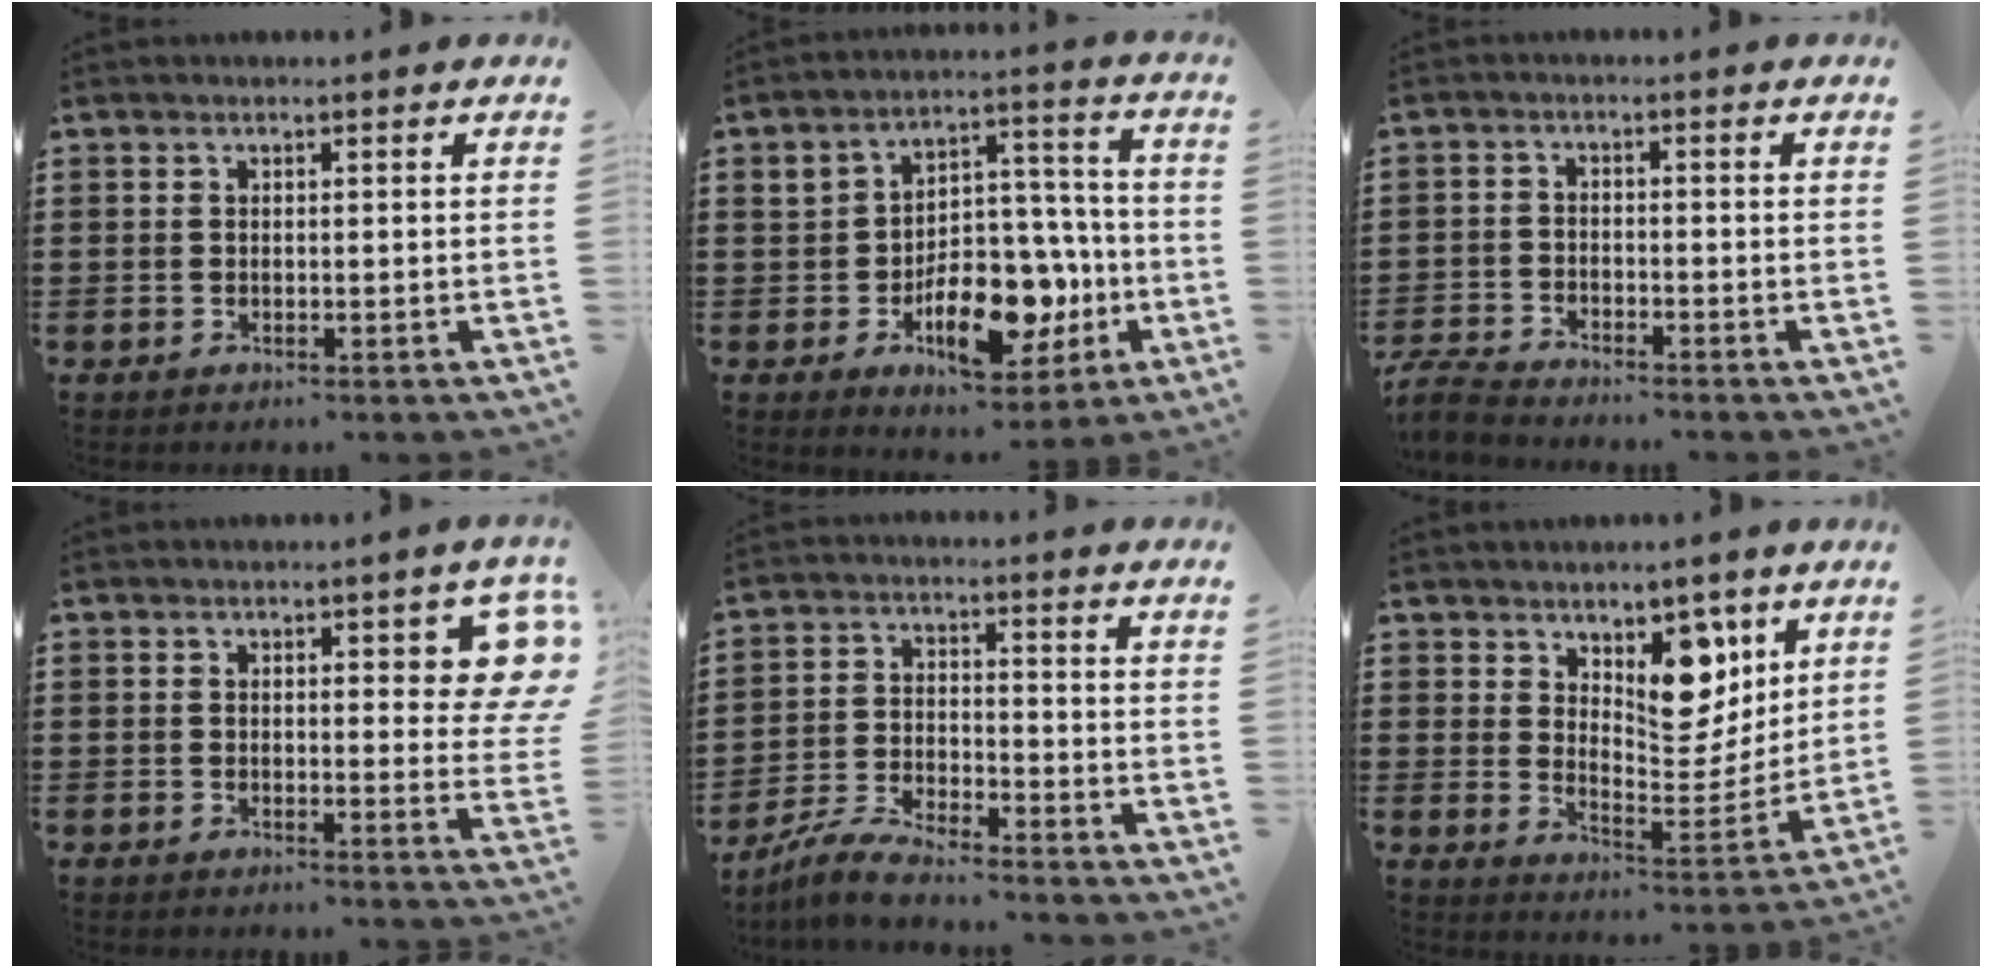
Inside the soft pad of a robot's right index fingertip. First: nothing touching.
{"total": 12.8, "force": [-4.2, 8.0, 9.1], "torque": [-0.121, 0.013, -0.069]}
{"total": 3.8, "force": [-3.7, 0.4, 0.8], "torque": [-0.036, -0.006, -0.082]}
{"total": 6.7, "force": [2.4, 2.4, 5.7], "torque": [-0.073, -0.005, 0.034]}
{"total": 5.7, "force": [-5.4, 0.2, 1.7], "torque": [-0.048, -0.006, -0.109]}
{"total": 9.3, "force": [5.5, 5.4, 5.1], "torque": [-0.079, -0.033, 0.095]}